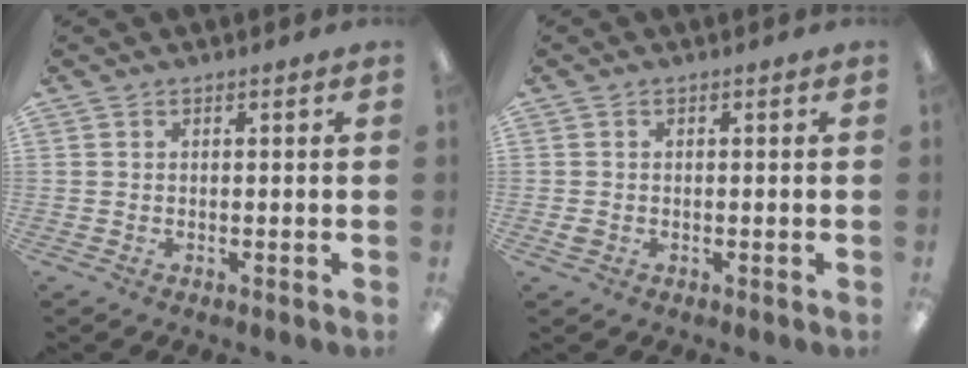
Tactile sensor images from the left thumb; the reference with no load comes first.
{"total": 0.7, "force": [0.0, 0.7, 0.0], "torque": [0.000, 0.005, -0.001]}